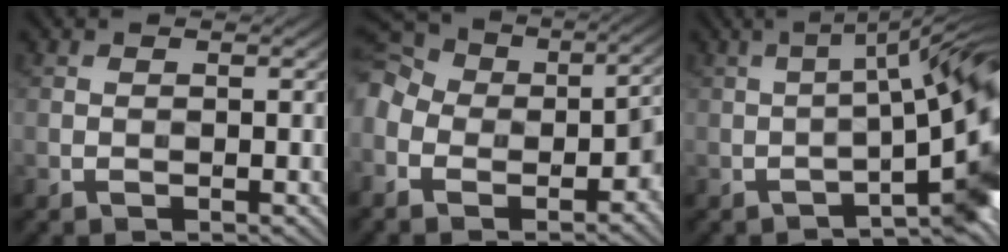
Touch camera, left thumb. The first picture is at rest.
{"total": 14.5, "force": [-5.1, 10.8, 8.2], "torque": [-0.206, -0.023, -0.086]}
{"total": 10.8, "force": [-3.0, 1.9, 10.2], "torque": [-0.130, 0.023, -0.052]}